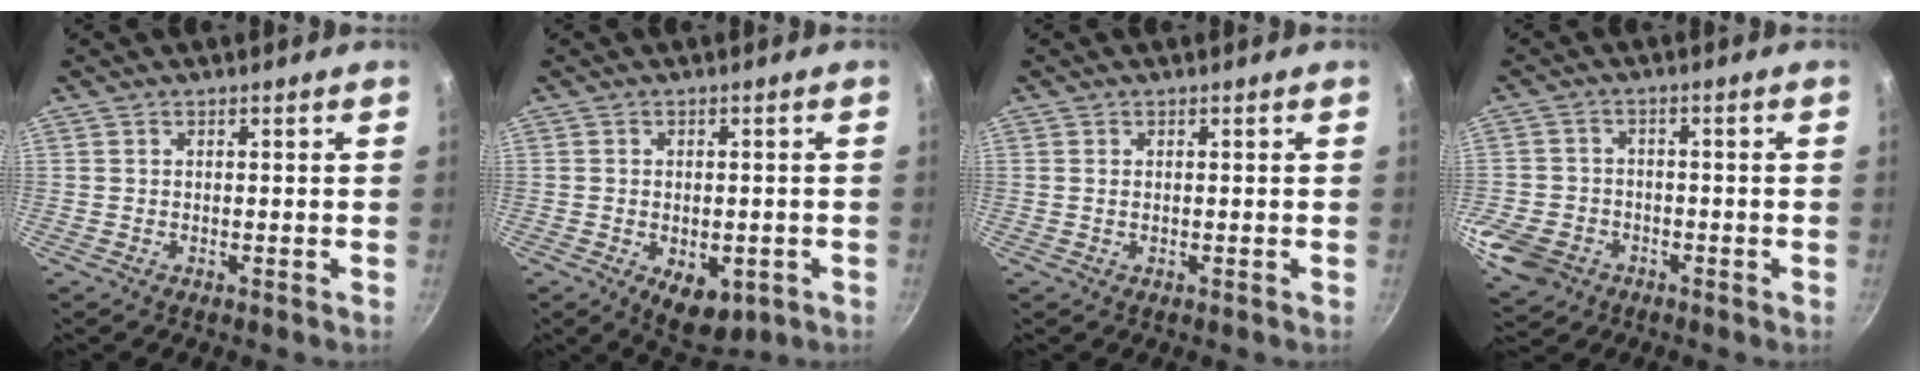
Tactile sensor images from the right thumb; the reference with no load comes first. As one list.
[{"total": 7.8, "force": [-2.8, 4.5, 5.7], "torque": [-0.069, 0.003, -0.026]}, {"total": 0.6, "force": [0.1, 0.3, 0.4], "torque": [-0.010, 0.001, 0.004]}, {"total": 9.4, "force": [-4.0, 7.5, 3.9], "torque": [-0.086, 0.017, -0.064]}]